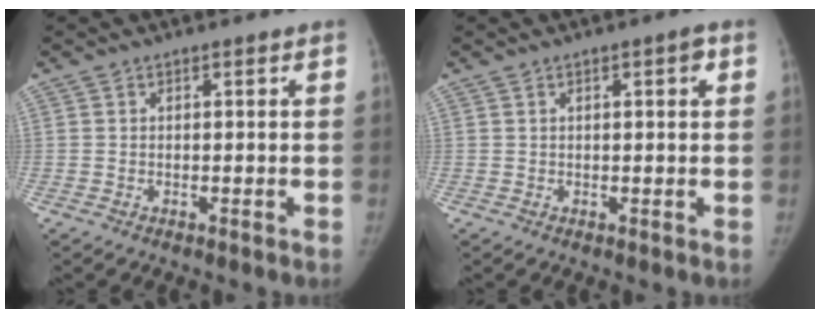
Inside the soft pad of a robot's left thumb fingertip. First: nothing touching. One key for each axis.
{"total": 2.1, "fx": 0.7, "fy": 0.7, "fz": 1.9, "tx": -0.022, "ty": 0.002, "tz": 0.008}